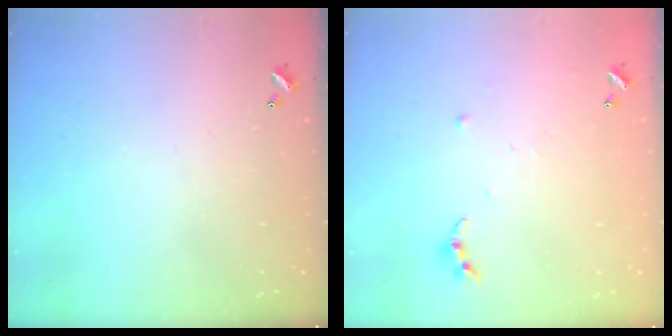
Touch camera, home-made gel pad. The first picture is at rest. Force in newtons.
{"total": 4.8, "press": 4.7, "slide": 0.5}